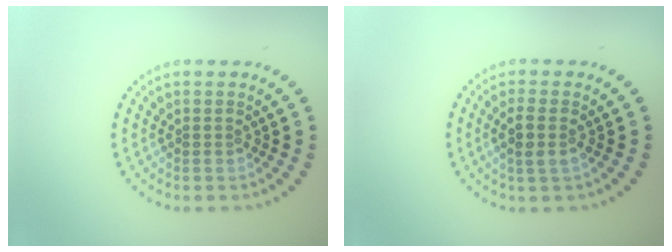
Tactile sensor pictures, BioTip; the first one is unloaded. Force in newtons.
{"total": 1.9, "press": 1.7, "slide": 0.8}